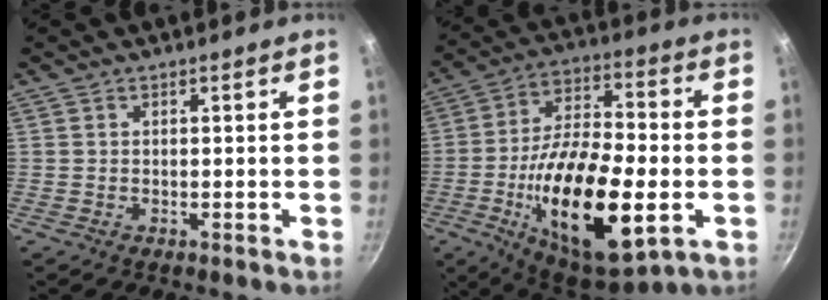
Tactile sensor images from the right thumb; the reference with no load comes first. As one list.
[{"total": 25.7, "force": [-6.3, 11.0, 22.4], "torque": [-0.376, 0.020, -0.100]}]